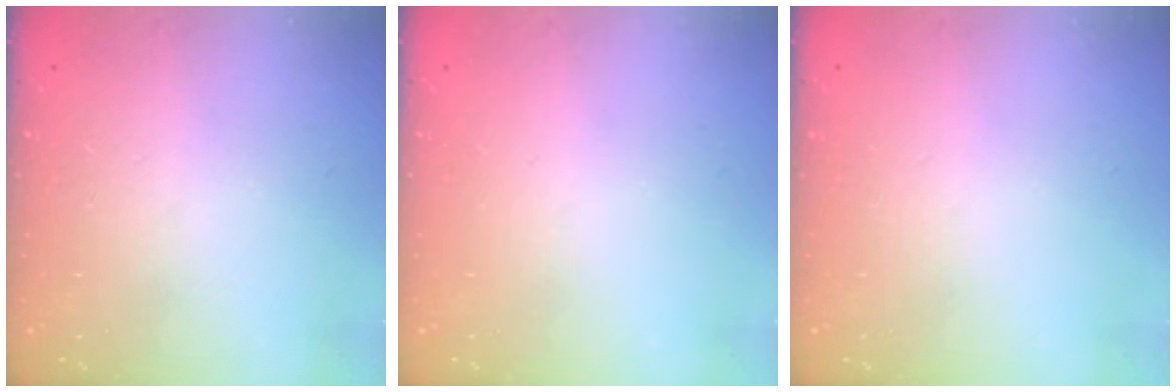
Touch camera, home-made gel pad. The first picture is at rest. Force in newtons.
{"total": 0.0}
{"total": 0.0}